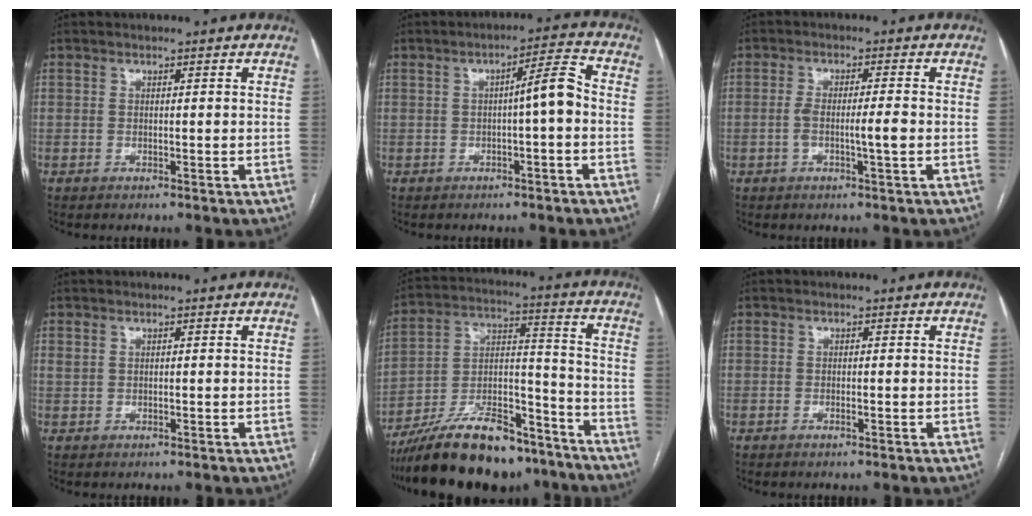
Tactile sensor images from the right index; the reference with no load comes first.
{"total": 5.1, "force": [-0.5, 0.4, 5.1], "torque": [-0.071, 0.016, -0.009]}
{"total": 4.1, "force": [-1.0, 0.1, 4.0], "torque": [-0.079, 0.004, -0.015]}
{"total": 0.9, "force": [0.5, 0.6, 0.3], "torque": [-0.006, 0.008, 0.011]}
{"total": 21.8, "force": [-17.8, 6.4, 10.9], "torque": [-0.182, 0.020, -0.298]}
{"total": 0.6, "force": [-0.3, 0.1, 0.6], "torque": [-0.013, -0.002, -0.004]}